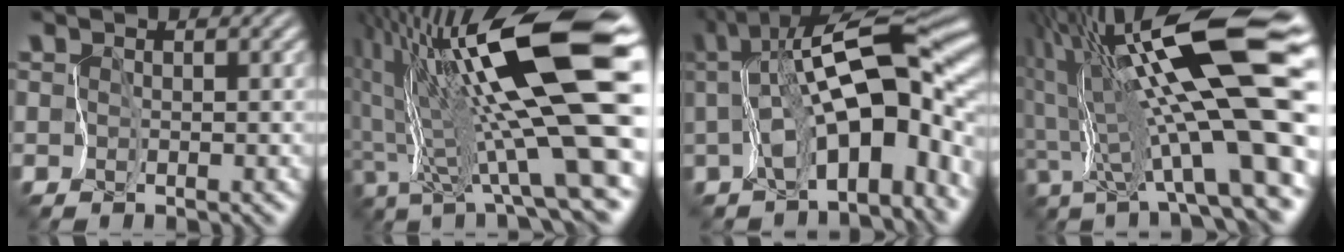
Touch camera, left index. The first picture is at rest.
{"total": 17.4, "force": [3.4, 2.7, 16.8], "torque": [-0.300, 0.014, 0.065]}
{"total": 13.3, "force": [-0.4, 5.1, 12.3], "torque": [-0.171, 0.017, -0.011]}
{"total": 17.0, "force": [2.8, 2.2, 16.7], "torque": [-0.278, 0.023, 0.055]}